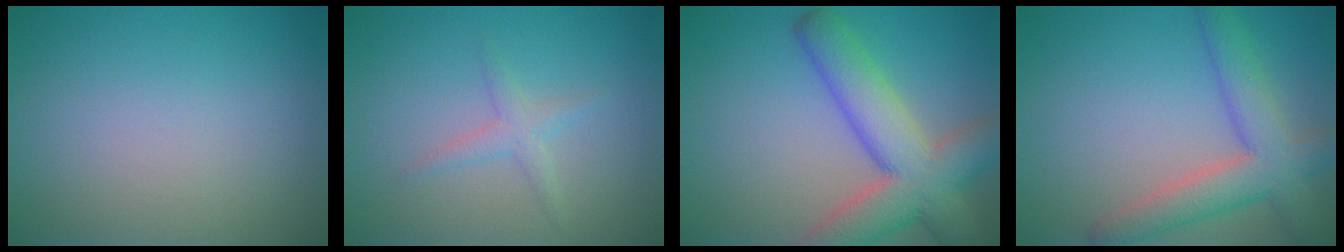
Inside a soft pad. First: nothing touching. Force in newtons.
{"total": 1.6, "press": 1.6, "slide": 0.1}
{"total": 8.7, "press": 8.7, "slide": 0.5}
{"total": 5.9, "press": 5.8, "slide": 0.3}